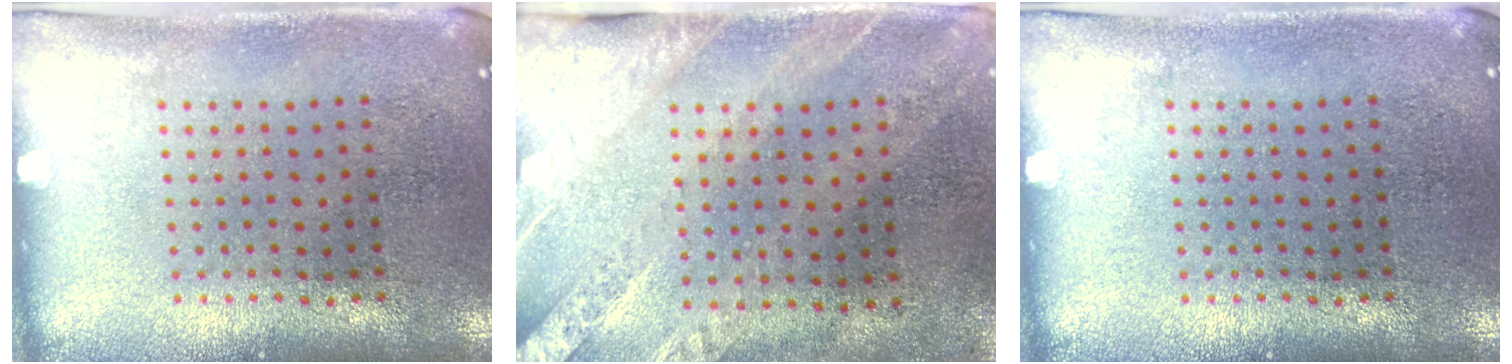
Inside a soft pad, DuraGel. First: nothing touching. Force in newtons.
{"total": 2.5, "press": 2.1, "slide": 1.3}
{"total": 0.0}